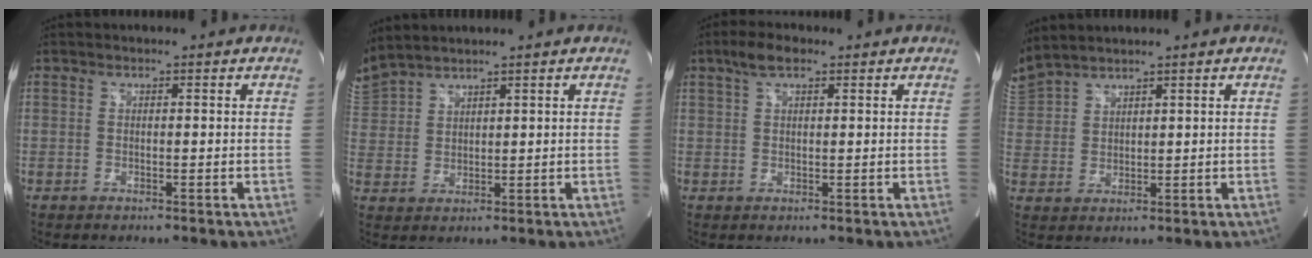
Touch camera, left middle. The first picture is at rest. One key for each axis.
{"total": 7.0, "fx": 6.6, "fy": 0.7, "fz": 2.3, "tx": -0.069, "ty": 0.021, "tz": 0.142}
{"total": 3.8, "fx": 2.4, "fy": 1.2, "fz": 2.6, "tx": -0.060, "ty": 0.015, "tz": 0.047}
{"total": 6.1, "fx": 5.8, "fy": 0.4, "fz": 2.1, "tx": -0.065, "ty": 0.020, "tz": 0.127}